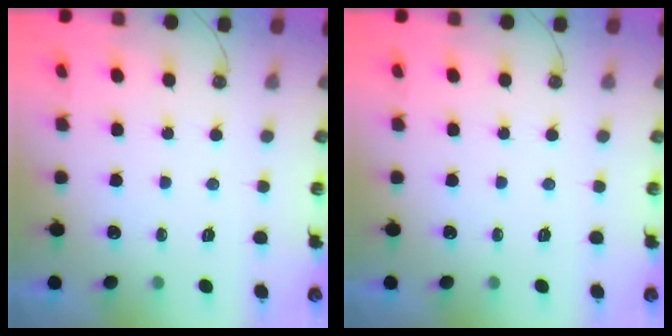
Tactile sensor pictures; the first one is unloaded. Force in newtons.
{"total": 0.0}